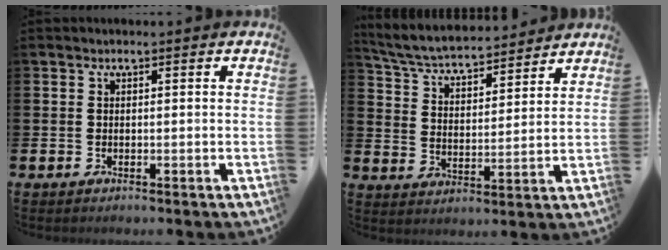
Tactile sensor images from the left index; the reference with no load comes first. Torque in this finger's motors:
{"motor_torque": [1.07, -1.07, 0.57, 0.17]}